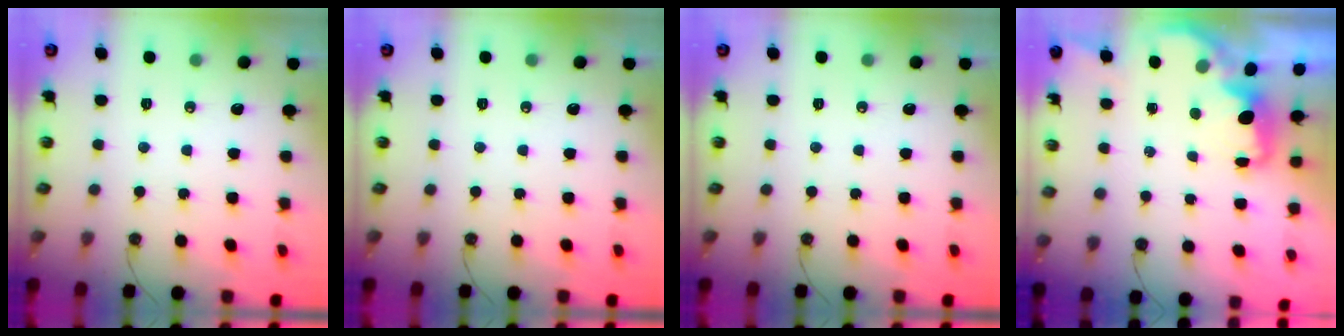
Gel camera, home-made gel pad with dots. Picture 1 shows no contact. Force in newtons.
{"total": 0.0}
{"total": 0.0}
{"total": 1.6, "press": 1.4, "slide": 0.7}